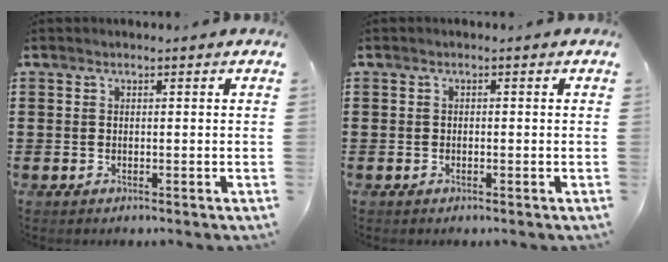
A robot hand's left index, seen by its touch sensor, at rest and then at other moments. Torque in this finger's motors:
{"motor_torque": [-0.06, -0.04, 0.03, -0.01]}